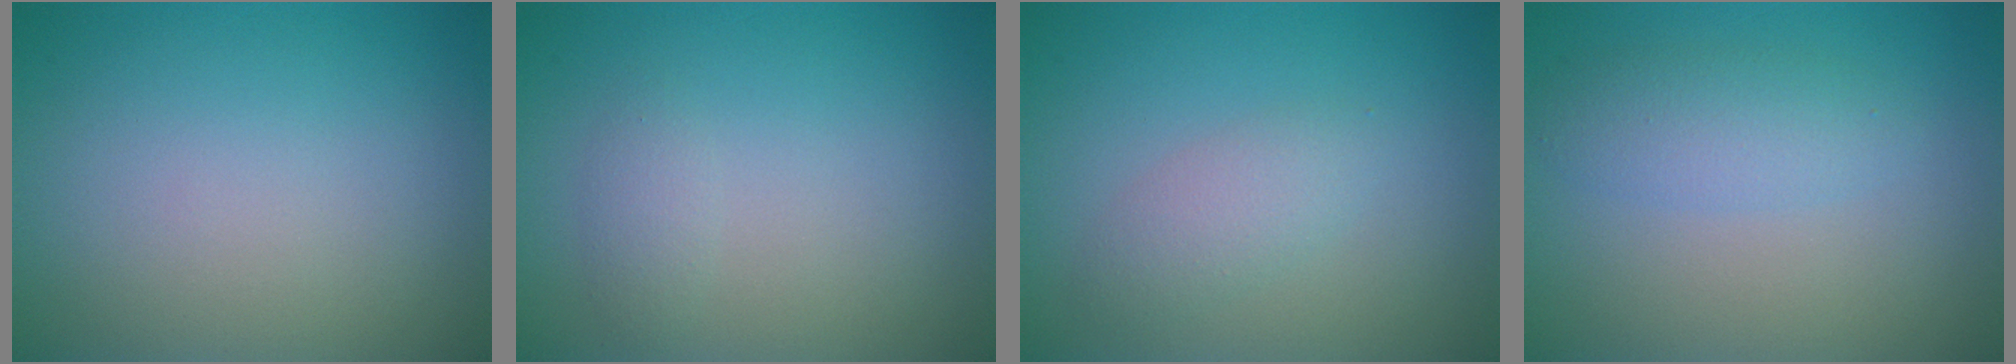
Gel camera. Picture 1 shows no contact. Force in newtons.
{"total": 1.0, "press": 1.0, "slide": 0.0}
{"total": 2.0, "press": 1.9, "slide": 0.1}
{"total": 2.4, "press": 2.4, "slide": 0.3}